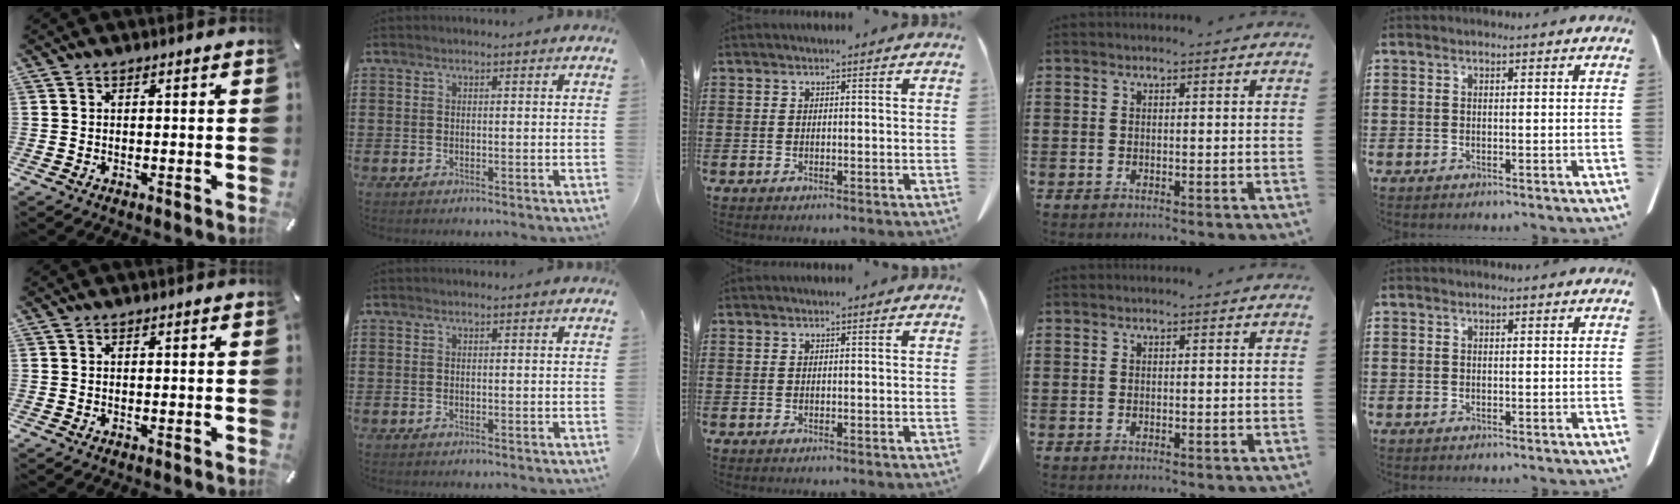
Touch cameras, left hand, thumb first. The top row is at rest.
{}